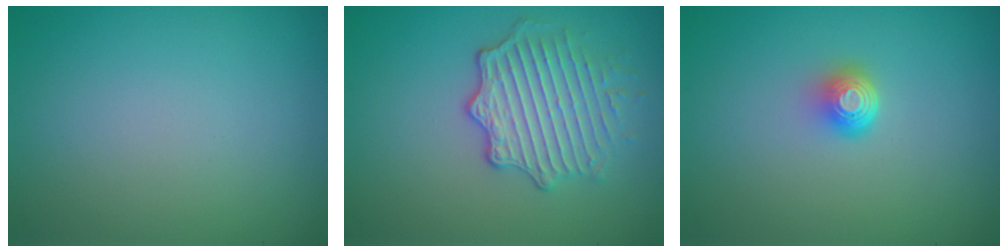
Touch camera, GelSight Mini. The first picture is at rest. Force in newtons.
{"total": 4.4, "press": 3.4, "slide": 2.8}
{"total": 2.1, "press": 1.4, "slide": 1.6}